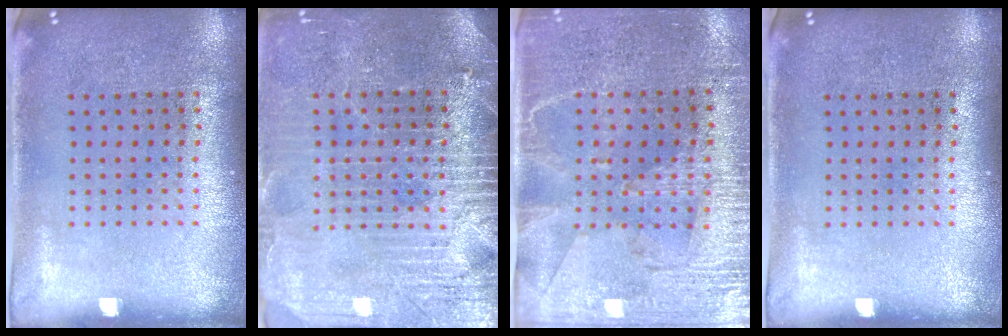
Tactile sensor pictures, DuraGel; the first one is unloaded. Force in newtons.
{"total": 3.7, "press": 3.5, "slide": 1.2}
{"total": 3.0, "press": 2.8, "slide": 1.2}
{"total": 0.0}